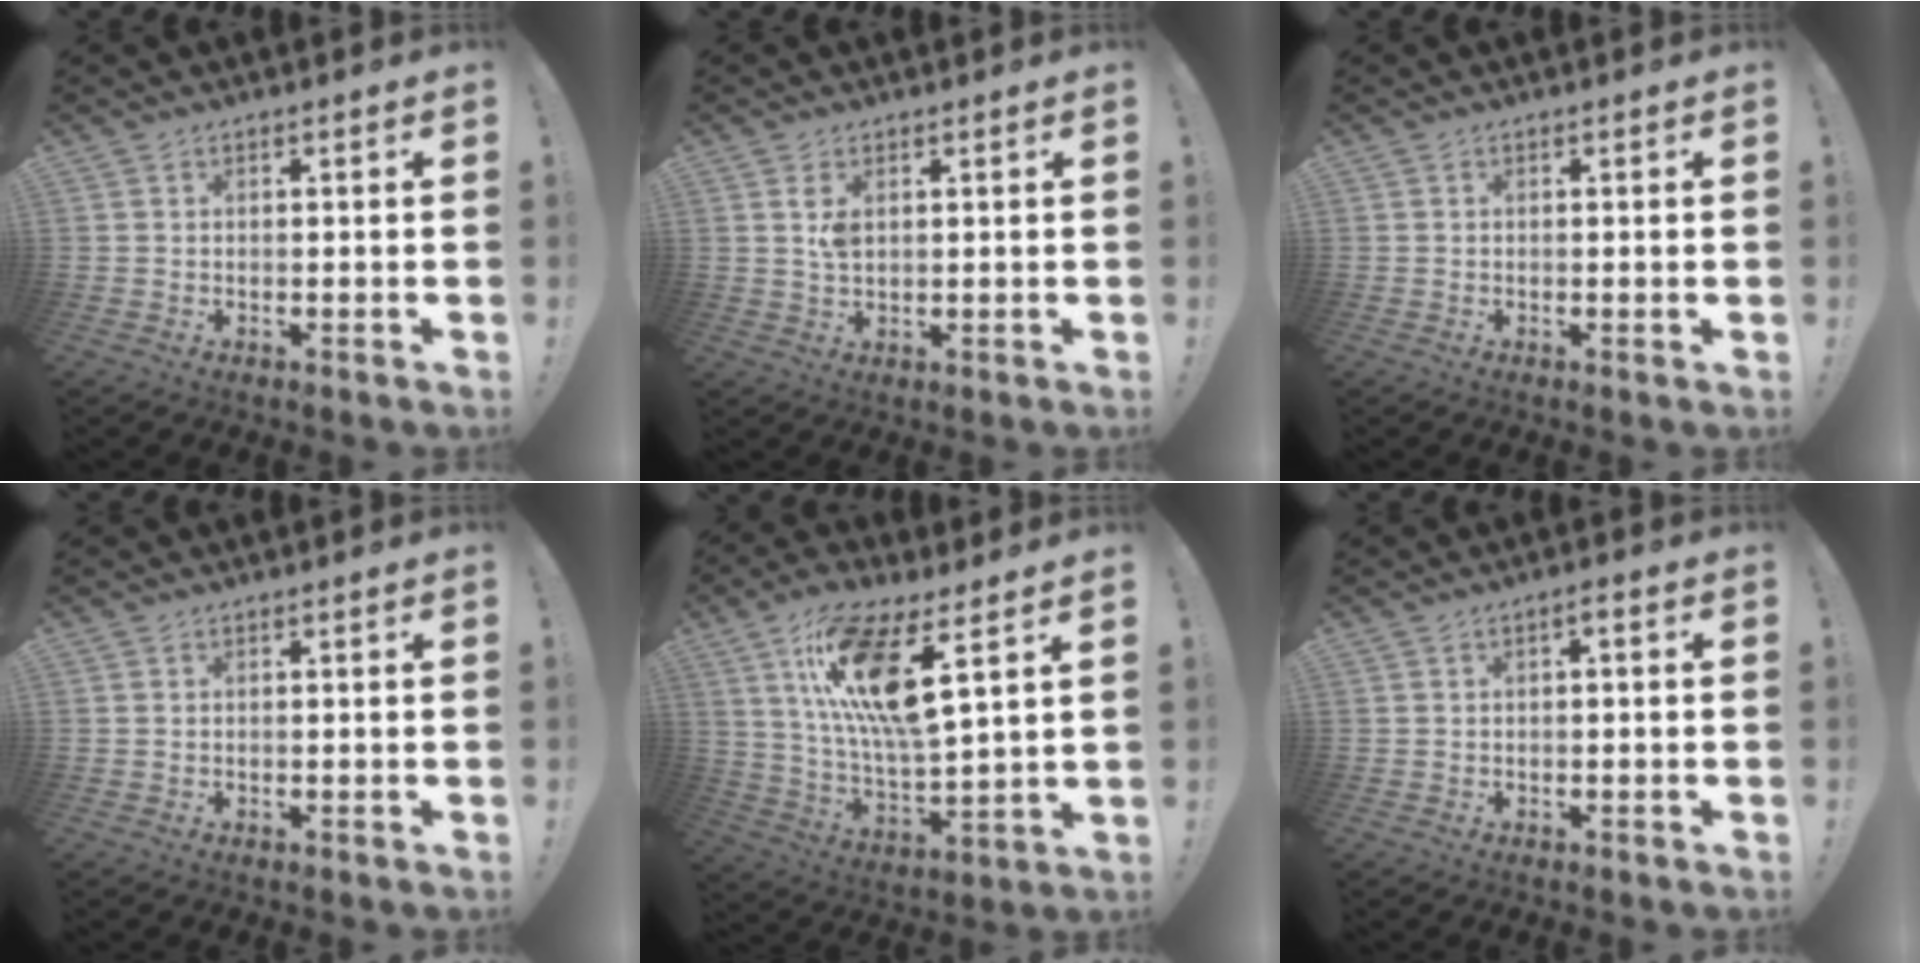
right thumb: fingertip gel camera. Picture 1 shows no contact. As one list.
[{"total": 3.4, "force": [1.2, 1.8, 2.6], "torque": [-0.047, 0.000, 0.019]}, {"total": 0.8, "force": [0.0, -0.2, 0.8], "torque": [-0.012, -0.001, -0.001]}, {"total": 0.0}, {"total": 17.1, "force": [8.3, 4.6, 14.2], "torque": [-0.278, -0.039, 0.128]}, {"total": 1.7, "force": [-0.9, 0.6, 1.3], "torque": [-0.030, 0.011, -0.017]}]